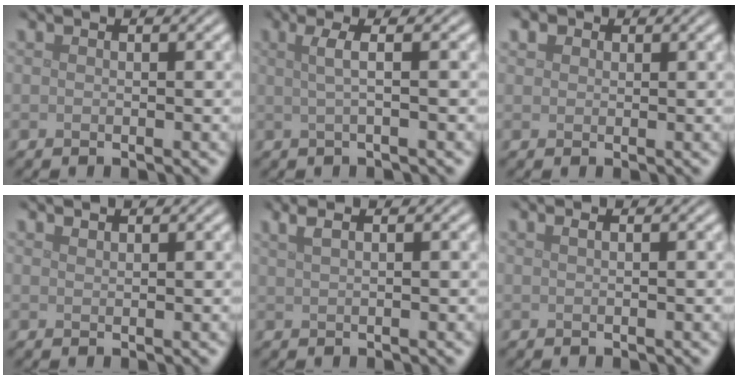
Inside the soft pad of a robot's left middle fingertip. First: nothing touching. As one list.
[{"total": 2.4, "force": [0.4, 0.7, 2.3], "torque": [-0.036, 0.004, 0.001]}, {"total": 1.4, "force": [0.8, 1.1, 0.5], "torque": [-0.009, 0.002, 0.008]}, {"total": 0.6, "force": [0.5, 0.1, 0.1], "torque": [0.001, -0.001, 0.012]}, {"total": 2.3, "force": [1.4, 0.9, 1.6], "torque": [-0.019, 0.003, 0.012]}, {"total": 0.9, "force": [0.4, 0.4, 0.7], "torque": [-0.007, 0.000, 0.003]}]